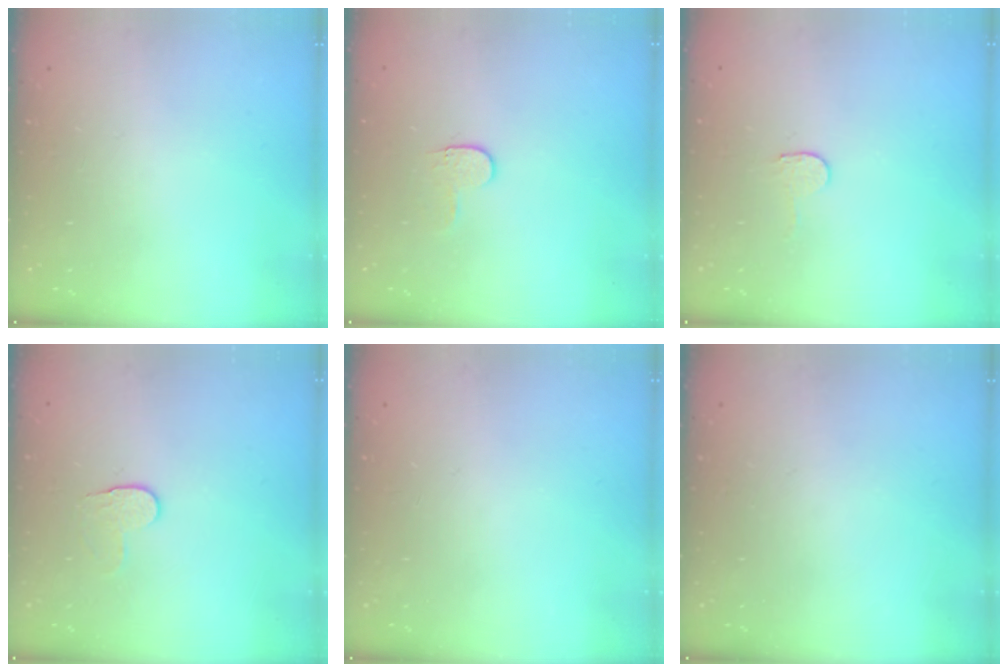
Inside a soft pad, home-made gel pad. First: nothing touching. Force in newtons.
{"total": 4.1, "press": 4.1, "slide": 0.4}
{"total": 2.3, "press": 2.3, "slide": 0.2}
{"total": 4.0, "press": 4.0, "slide": 0.5}
{"total": 0.0}
{"total": 0.0}